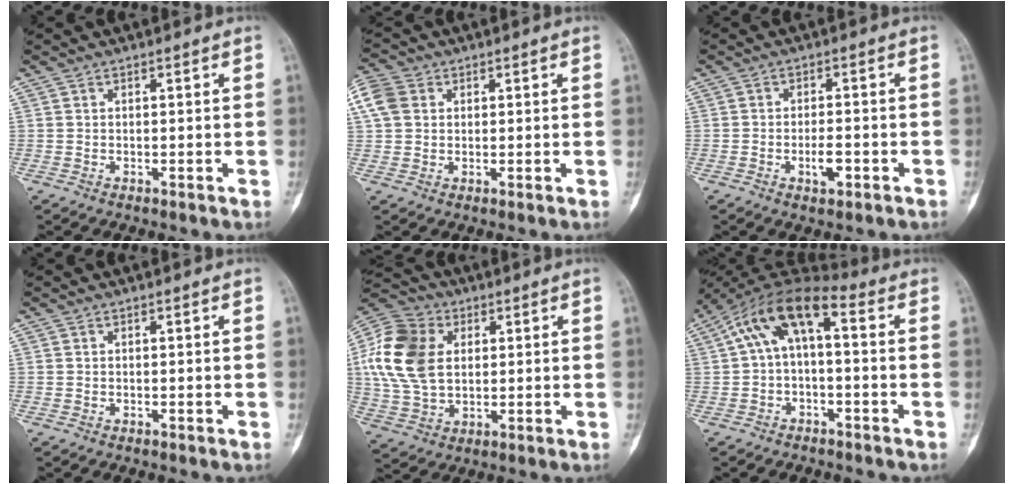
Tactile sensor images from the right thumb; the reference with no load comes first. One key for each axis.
{"total": 6.3, "fx": 1.8, "fy": 5.0, "fz": 3.4, "tx": -0.078, "ty": 0.013, "tz": 0.032}
{"total": 3.8, "fx": -1.6, "fy": 1.5, "fz": 3.2, "tx": -0.052, "ty": 0.006, "tz": -0.024}
{"total": 0.0}
{"total": 17.1, "fx": 2.9, "fy": 12.1, "fz": 11.7, "tx": -0.229, "ty": 0.004, "tz": 0.053}
{"total": 10.6, "fx": 1.0, "fy": 4.8, "fz": 9.4, "tx": -0.171, "ty": 0.052, "tz": 0.006}